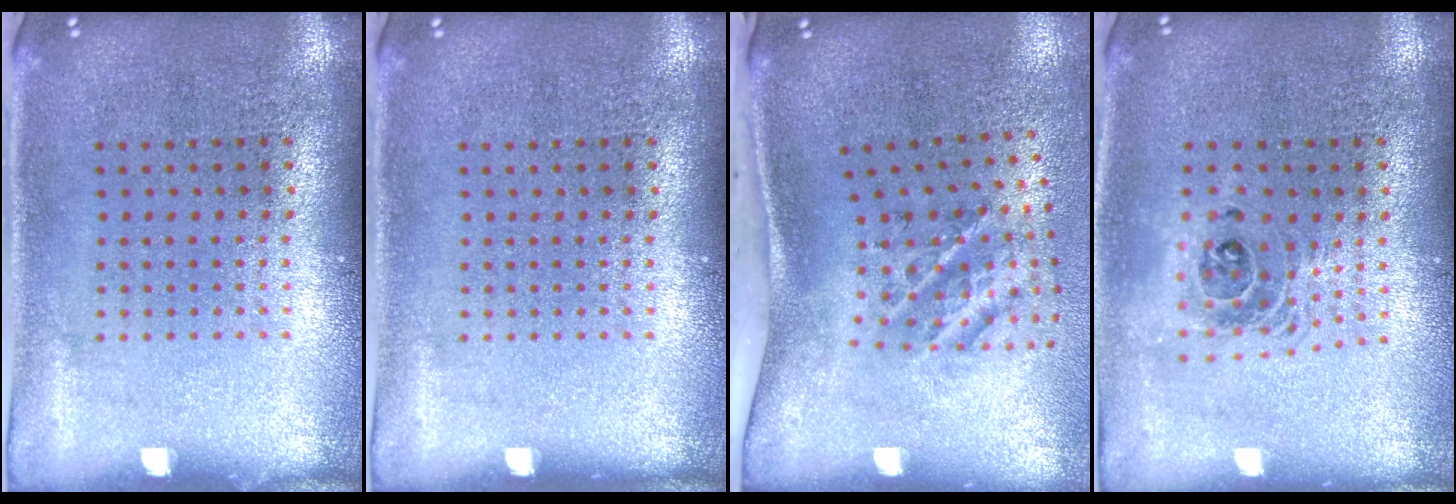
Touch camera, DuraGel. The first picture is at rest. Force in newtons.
{"total": 0.0}
{"total": 2.1, "press": 1.3, "slide": 1.7}
{"total": 1.4, "press": 1.2, "slide": 0.8}